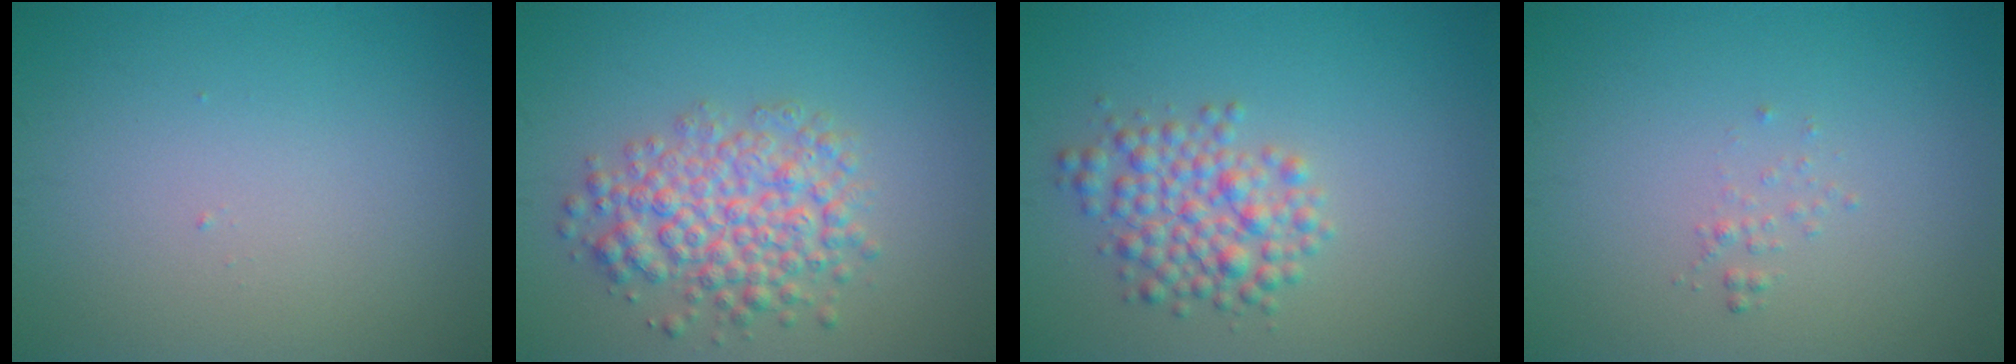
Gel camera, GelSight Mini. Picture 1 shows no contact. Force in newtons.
{"total": 5.1, "press": 5.1, "slide": 0.2}
{"total": 3.9, "press": 3.9, "slide": 0.2}
{"total": 0.6, "press": 0.6, "slide": 0.1}